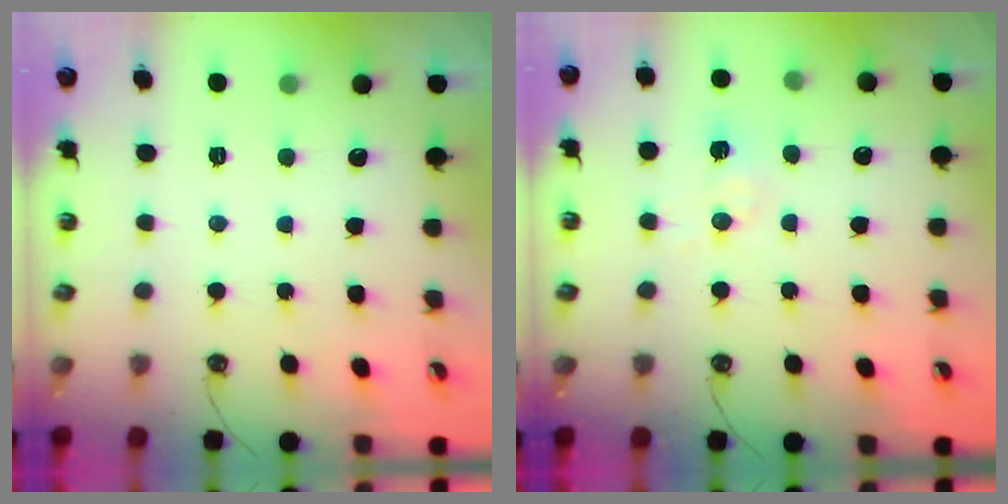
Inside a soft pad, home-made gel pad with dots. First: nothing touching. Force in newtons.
{"total": 6.3, "press": 6.3, "slide": 0.6}